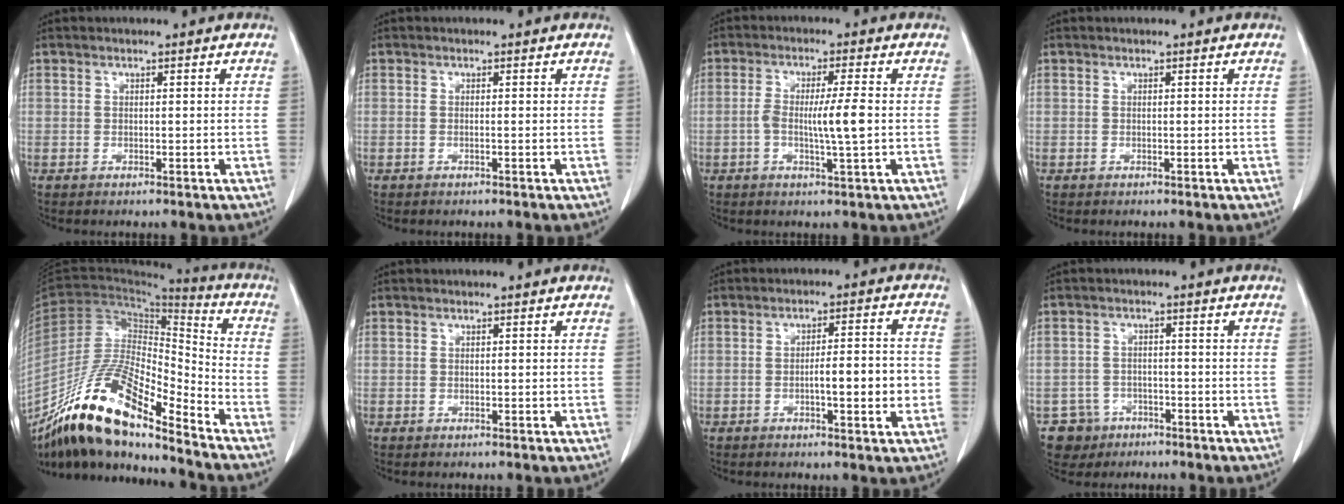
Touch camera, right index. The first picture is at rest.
{"total": 0.0}
{"total": 5.9, "force": [-0.5, 0.0, 5.9], "torque": [-0.110, 0.000, -0.009]}
{"total": 0.0}
{"total": 18.3, "force": [-14.0, 3.7, 11.2], "torque": [-0.210, 0.005, -0.257]}
{"total": 0.0}
{"total": 6.8, "force": [-1.4, 1.0, 6.6], "torque": [-0.100, 0.009, -0.019]}
{"total": 5.1, "force": [-2.8, 4.2, -0.3], "torque": [0.007, 0.011, -0.045]}